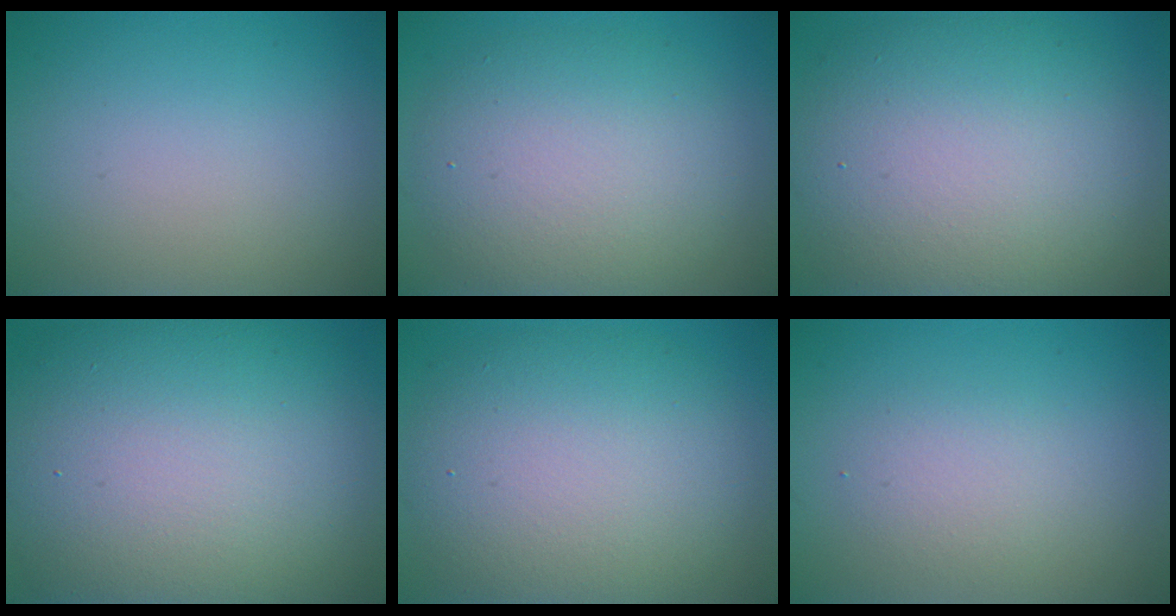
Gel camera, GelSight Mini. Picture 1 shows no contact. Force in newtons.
{"total": 7.3, "press": 7.2, "slide": 0.8}
{"total": 11.4, "press": 11.4, "slide": 0.7}
{"total": 15.7, "press": 15.7, "slide": 0.9}
{"total": 9.6, "press": 9.5, "slide": 0.9}
{"total": 1.9, "press": 1.9, "slide": 0.2}